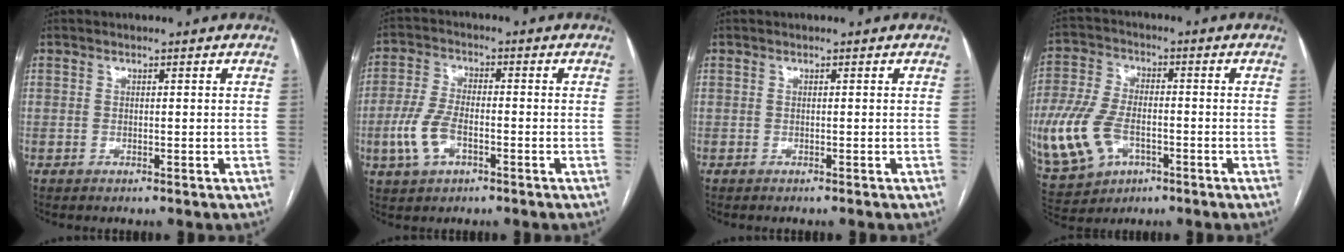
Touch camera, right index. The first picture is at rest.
{"total": 6.4, "force": [-2.1, 3.1, 5.2], "torque": [-0.122, 0.004, -0.039]}
{"total": 0.0}
{"total": 13.3, "force": [-4.0, 8.3, 9.6], "torque": [-0.231, 0.002, -0.066]}